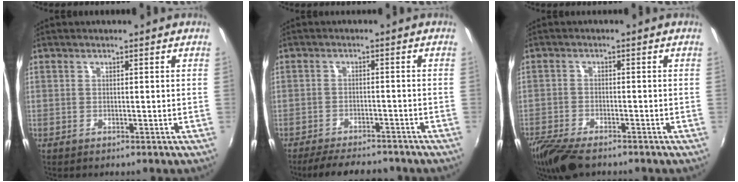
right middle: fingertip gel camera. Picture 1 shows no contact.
{"total": 8.8, "force": [-7.6, 2.4, 3.7], "torque": [-0.088, -0.009, -0.115]}
{"total": 10.1, "force": [-8.0, 2.9, 5.4], "torque": [-0.137, -0.038, -0.147]}